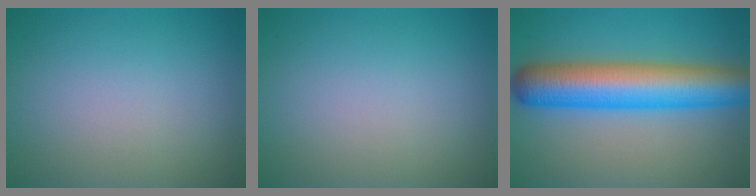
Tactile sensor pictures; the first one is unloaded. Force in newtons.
{"total": 0.0}
{"total": 9.8, "press": 9.8, "slide": 0.2}